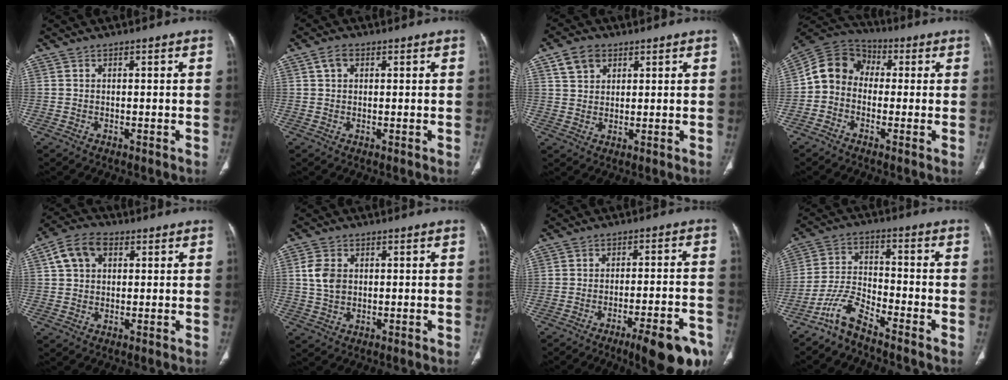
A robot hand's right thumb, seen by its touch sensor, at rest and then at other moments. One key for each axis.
{"total": 2.6, "fx": 1.0, "fy": 1.8, "fz": 1.6, "tx": -0.027, "ty": 0.007, "tz": 0.019}
{"total": 5.4, "fx": 2.8, "fy": 3.9, "fz": 2.5, "tx": -0.027, "ty": -0.009, "tz": 0.054}
{"total": 9.3, "fx": -0.5, "fy": 8.0, "fz": 4.8, "tx": -0.077, "ty": 0.035, "tz": -0.028}
{"total": 7.8, "fx": 2.6, "fy": 5.5, "fz": 4.9, "tx": -0.083, "ty": 0.012, "tz": 0.040}
{"total": 5.3, "fx": 0.8, "fy": 3.9, "fz": 3.5, "tx": -0.062, "ty": 0.001, "tz": 0.016}
{"total": 13.1, "fx": -8.1, "fy": 3.1, "fz": 9.9, "tx": -0.106, "ty": 0.048, "tz": -0.110}
{"total": 6.6, "fx": -5.7, "fy": 1.3, "fz": 3.0, "tx": -0.064, "ty": 0.045, "tz": -0.124}